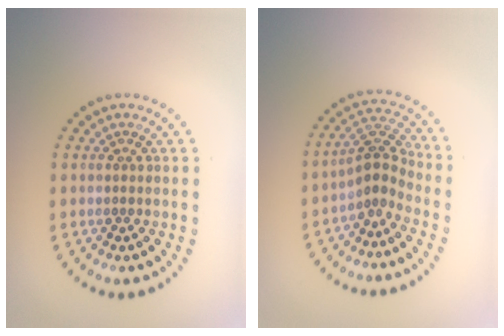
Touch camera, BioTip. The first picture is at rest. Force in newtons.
{"total": 2.9, "press": 2.3, "slide": 1.8}